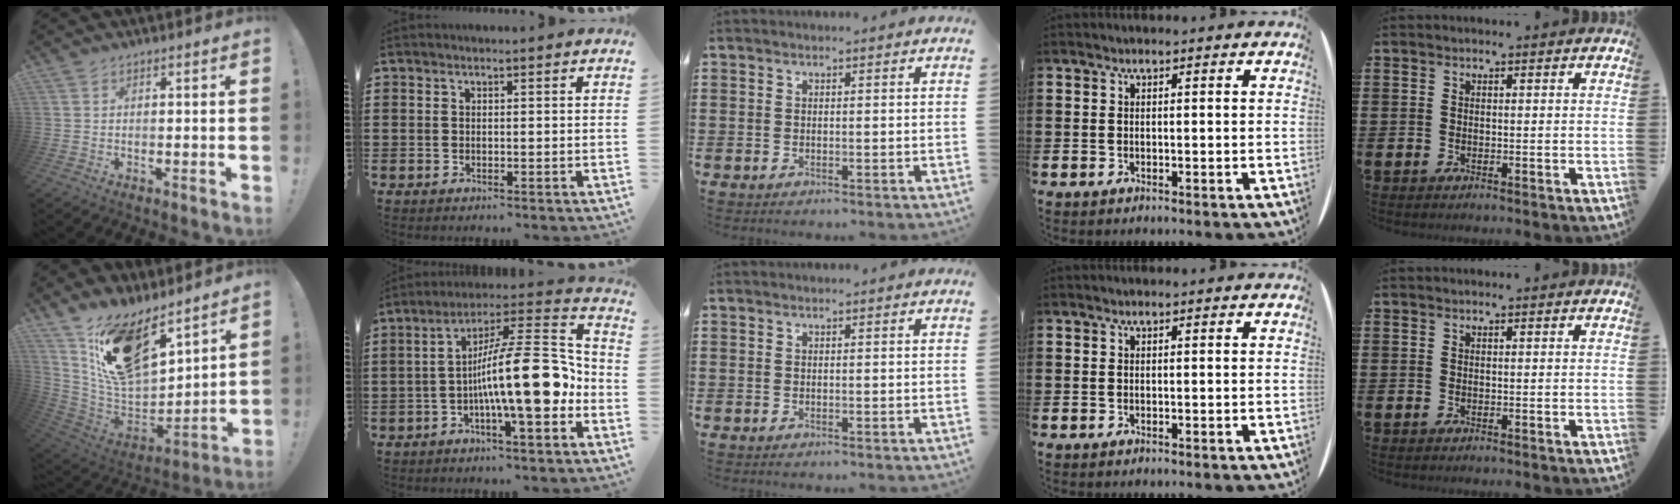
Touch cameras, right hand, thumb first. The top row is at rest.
{"thumb": {"total": 18.4, "force": [11.8, 8.4, 11.4], "torque": [-0.199, -0.081, 0.218]}, "index": {"total": 16.2, "force": [-2.9, 3.9, 15.4], "torque": [-0.253, 0.001, -0.054]}}